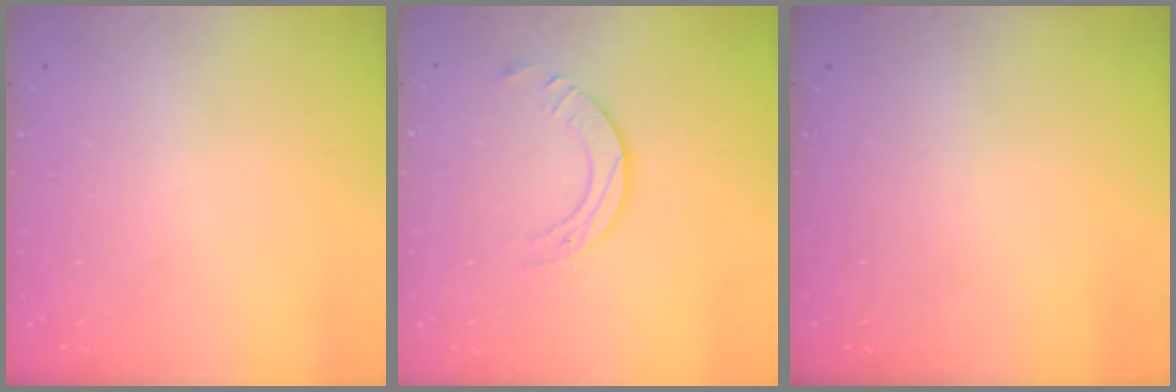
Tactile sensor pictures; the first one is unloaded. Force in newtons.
{"total": 5.8, "press": 5.8, "slide": 0.6}
{"total": 0.0}